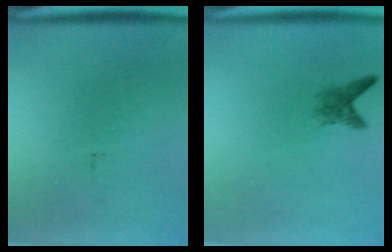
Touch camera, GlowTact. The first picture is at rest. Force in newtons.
{"total": 2.1}